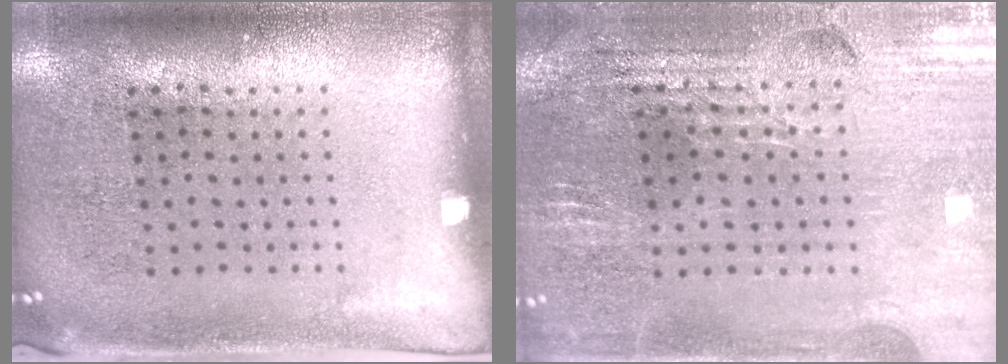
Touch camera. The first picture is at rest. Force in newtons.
{"total": 2.8, "press": 2.7, "slide": 0.5}